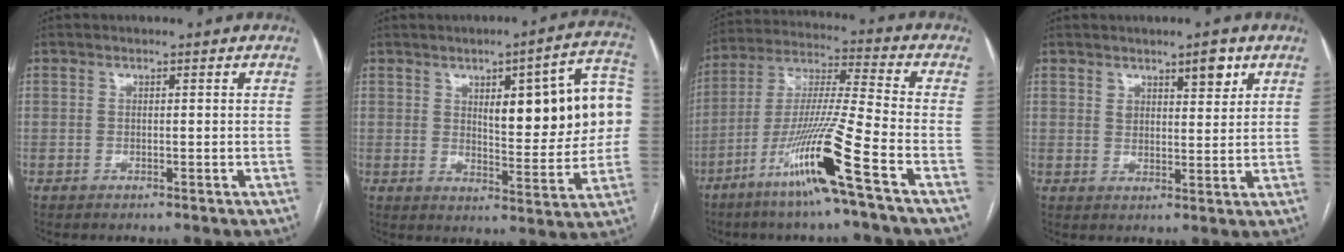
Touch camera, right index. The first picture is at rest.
{"total": 16.0, "force": [3.1, 4.6, 15.0], "torque": [-0.185, 0.030, 0.045]}
{"total": 15.4, "force": [-8.0, -1.7, 13.1], "torque": [-0.262, -0.026, -0.153]}
{"total": 4.6, "force": [2.9, 1.8, 3.1], "torque": [-0.048, 0.000, 0.046]}